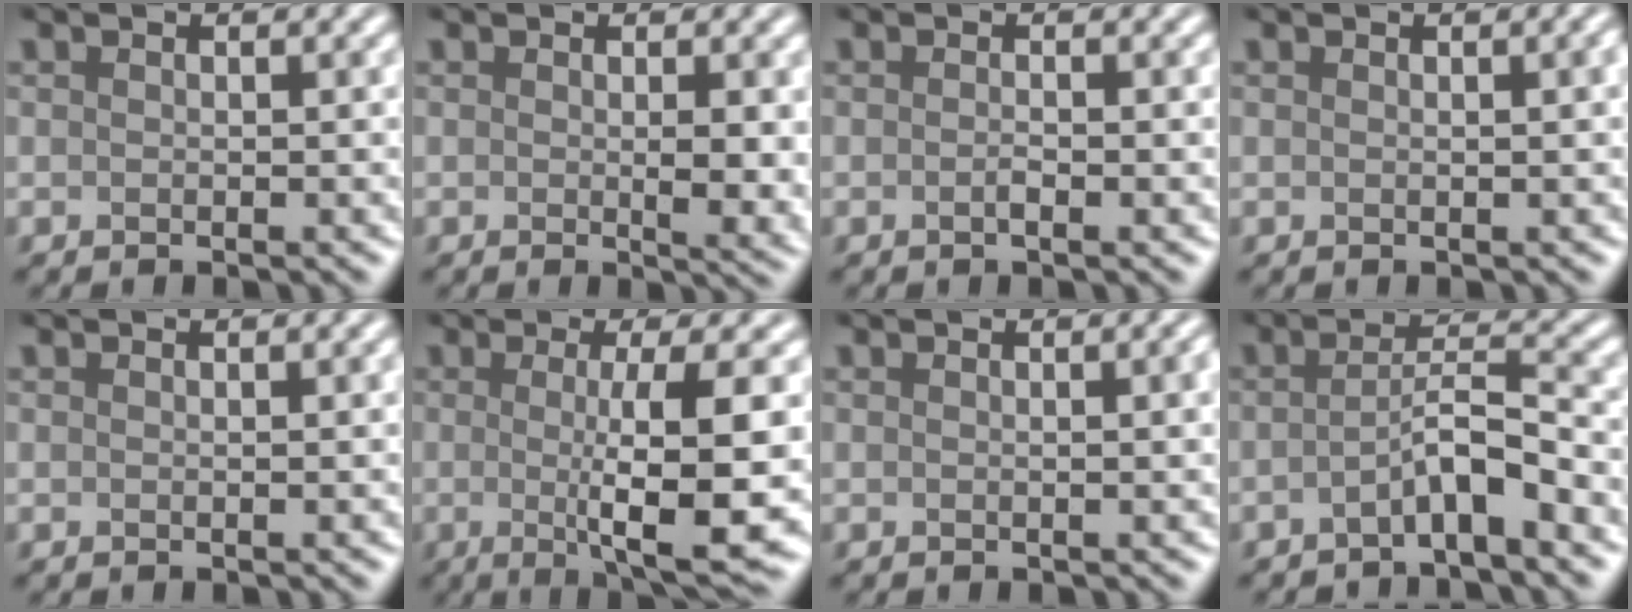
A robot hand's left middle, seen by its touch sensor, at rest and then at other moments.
{"total": 3.0, "force": [0.1, 0.6, 3.0], "torque": [-0.039, -0.003, 0.007]}
{"total": 0.8, "force": [-0.2, 0.2, 0.7], "torque": [-0.009, 0.003, -0.002]}
{"total": 2.1, "force": [0.4, 0.9, 1.9], "torque": [-0.008, 0.008, -0.002]}
{"total": 0.8, "force": [0.2, 0.3, 0.7], "torque": [-0.007, 0.001, 0.000]}
{"total": 9.6, "force": [-0.8, 2.0, 9.4], "torque": [-0.122, -0.012, -0.008]}
{"total": 2.5, "force": [0.4, 1.0, 2.2], "torque": [-0.012, 0.009, -0.002]}
{"total": 3.4, "force": [-1.6, 0.3, 3.0], "torque": [-0.054, 0.019, -0.035]}